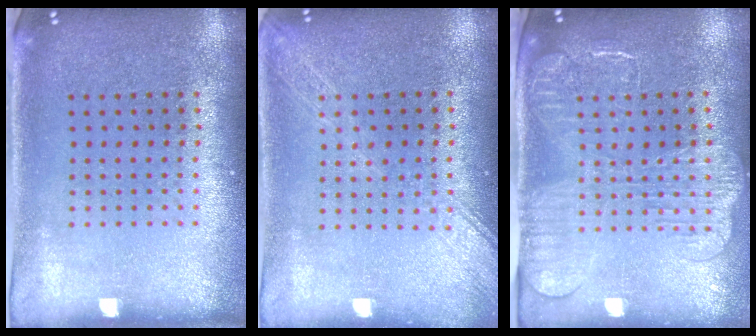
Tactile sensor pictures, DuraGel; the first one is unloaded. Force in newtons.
{"total": 1.7, "press": 1.7, "slide": 0.3}
{"total": 2.3, "press": 2.0, "slide": 1.3}